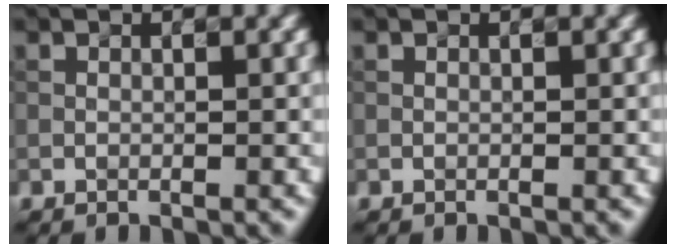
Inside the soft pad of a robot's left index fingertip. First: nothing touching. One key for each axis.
{"total": 0.0}